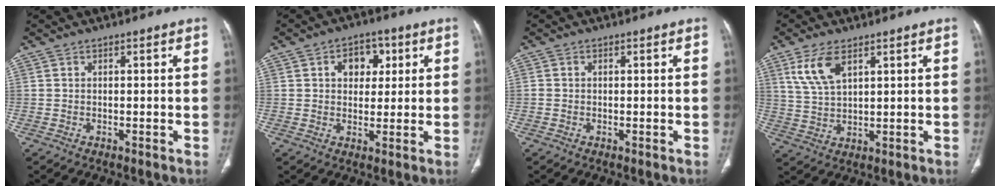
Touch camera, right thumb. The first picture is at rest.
{"total": 6.8, "force": [2.2, 5.0, 4.0], "torque": [-0.021, -0.003, 0.026]}
{"total": 0.7, "force": [0.0, 0.6, 0.3], "torque": [-0.003, 0.002, 0.000]}
{"total": 7.3, "force": [3.8, 3.3, 5.3], "torque": [-0.107, -0.010, 0.084]}